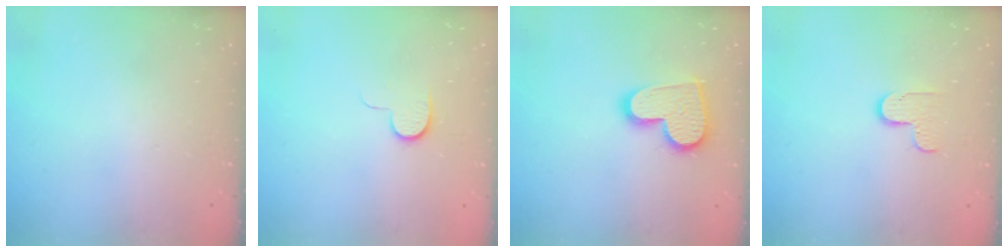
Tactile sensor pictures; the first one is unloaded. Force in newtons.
{"total": 5.3, "press": 5.3, "slide": 0.5}
{"total": 13.8, "press": 13.8, "slide": 1.1}
{"total": 5.7, "press": 5.7, "slide": 0.5}